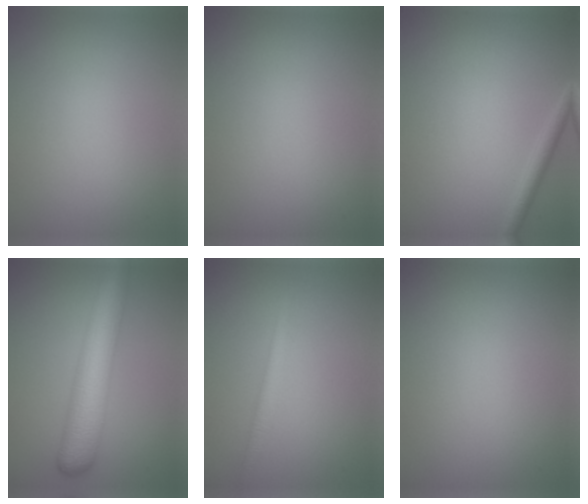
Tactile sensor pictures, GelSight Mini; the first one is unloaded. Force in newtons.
{"total": 0.0}
{"total": 2.3, "press": 2.3, "slide": 0.0}
{"total": 8.0, "press": 8.0, "slide": 0.2}
{"total": 1.8, "press": 1.7, "slide": 0.1}
{"total": 0.0}